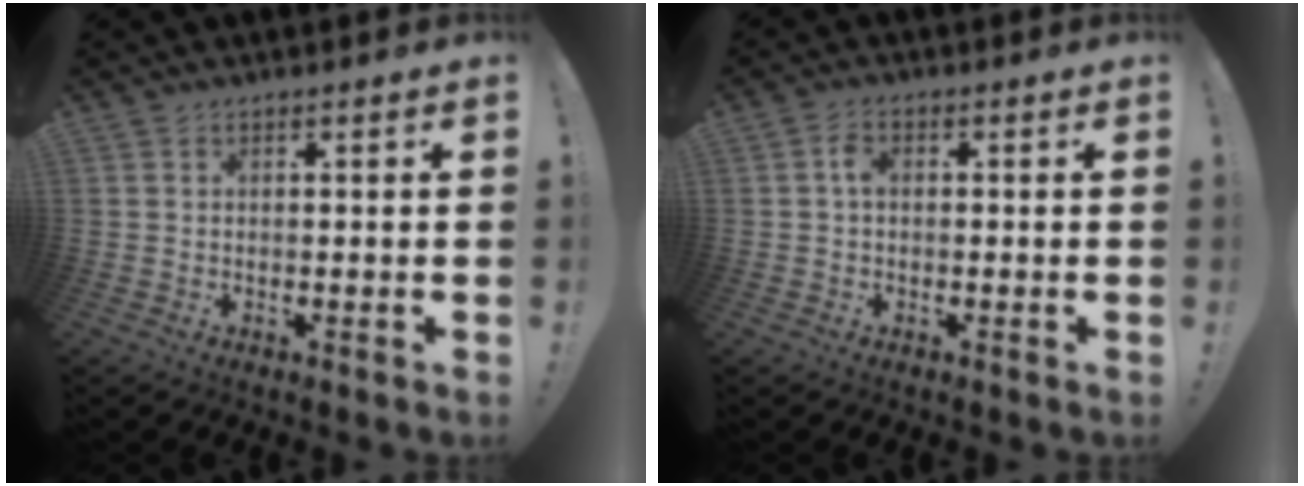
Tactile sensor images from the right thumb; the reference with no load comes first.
{"total": 2.5, "force": [0.0, 1.5, 2.0], "torque": [-0.031, 0.005, -0.003]}